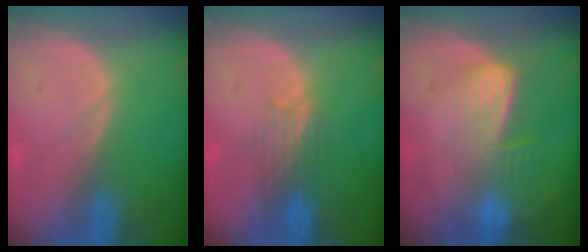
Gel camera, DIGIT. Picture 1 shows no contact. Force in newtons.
{"total": 3.7, "press": 3.2, "slide": 1.8}
{"total": 7.2, "press": 6.0, "slide": 4.0}